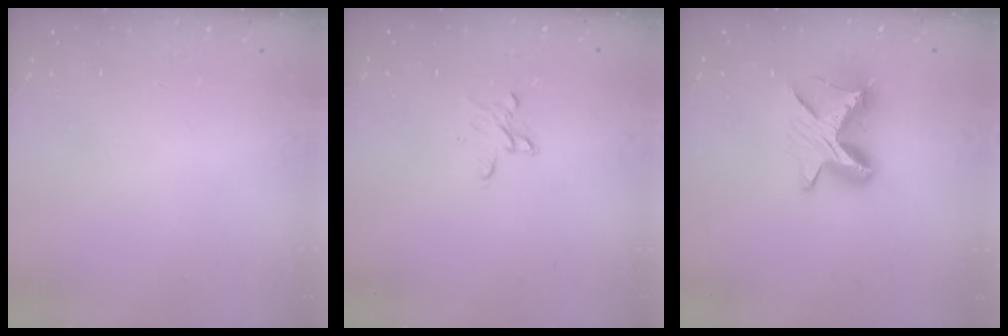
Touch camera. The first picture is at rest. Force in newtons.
{"total": 4.5, "press": 4.4, "slide": 0.3}
{"total": 9.5, "press": 9.5, "slide": 0.5}